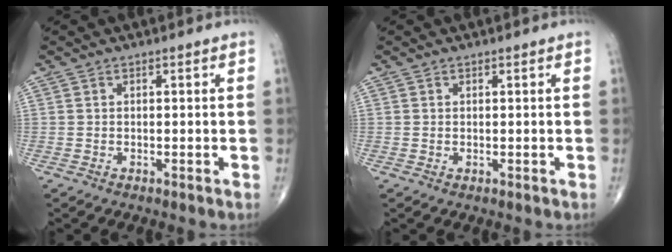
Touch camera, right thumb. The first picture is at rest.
{"total": 0.0}